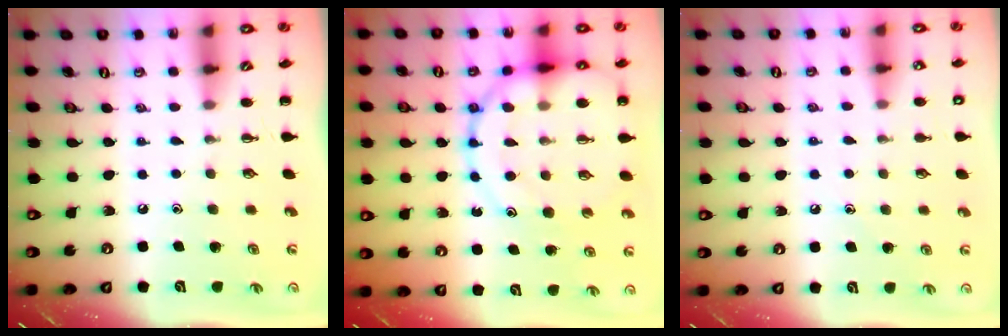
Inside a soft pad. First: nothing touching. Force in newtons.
{"total": 20.6, "press": 20.4, "slide": 2.8}
{"total": 7.9, "press": 7.6, "slide": 2.2}